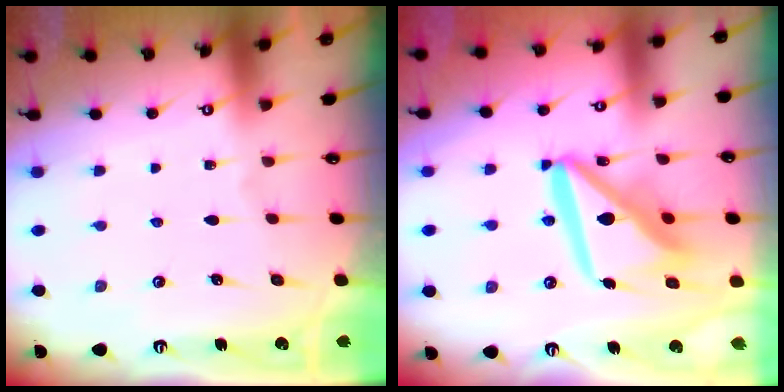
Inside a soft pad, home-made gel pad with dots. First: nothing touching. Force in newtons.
{"total": 15.6, "press": 15.5, "slide": 2.1}